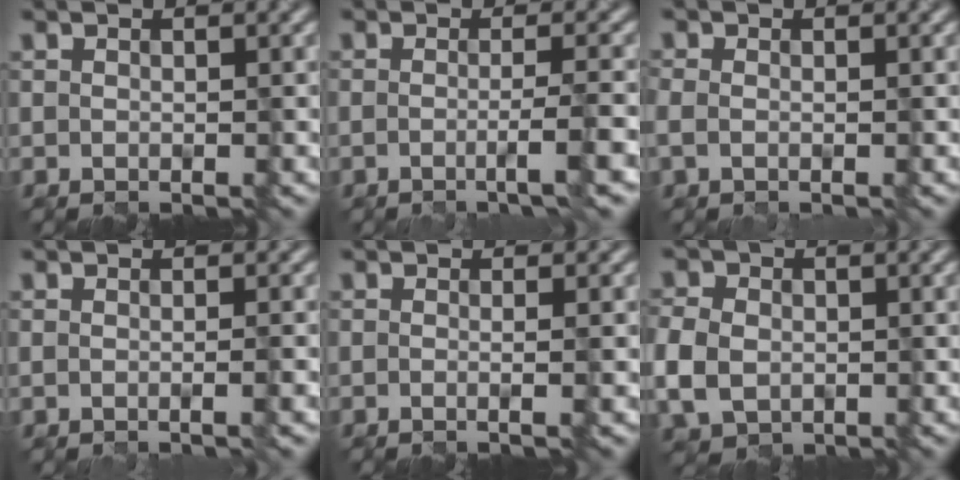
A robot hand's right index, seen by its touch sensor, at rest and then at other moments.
{"total": 2.9, "force": [-0.9, 0.5, 2.7], "torque": [-0.034, -0.002, -0.025]}
{"total": 1.0, "force": [-0.2, 0.8, 0.6], "torque": [-0.014, -0.004, -0.003]}
{"total": 0.8, "force": [-0.3, 0.1, 0.8], "torque": [-0.008, -0.003, -0.008]}
{"total": 2.3, "force": [0.0, 1.2, 2.0], "torque": [0.001, 0.000, -0.024]}
{"total": 5.0, "force": [-0.8, 4.1, 2.8], "torque": [-0.072, -0.005, -0.012]}